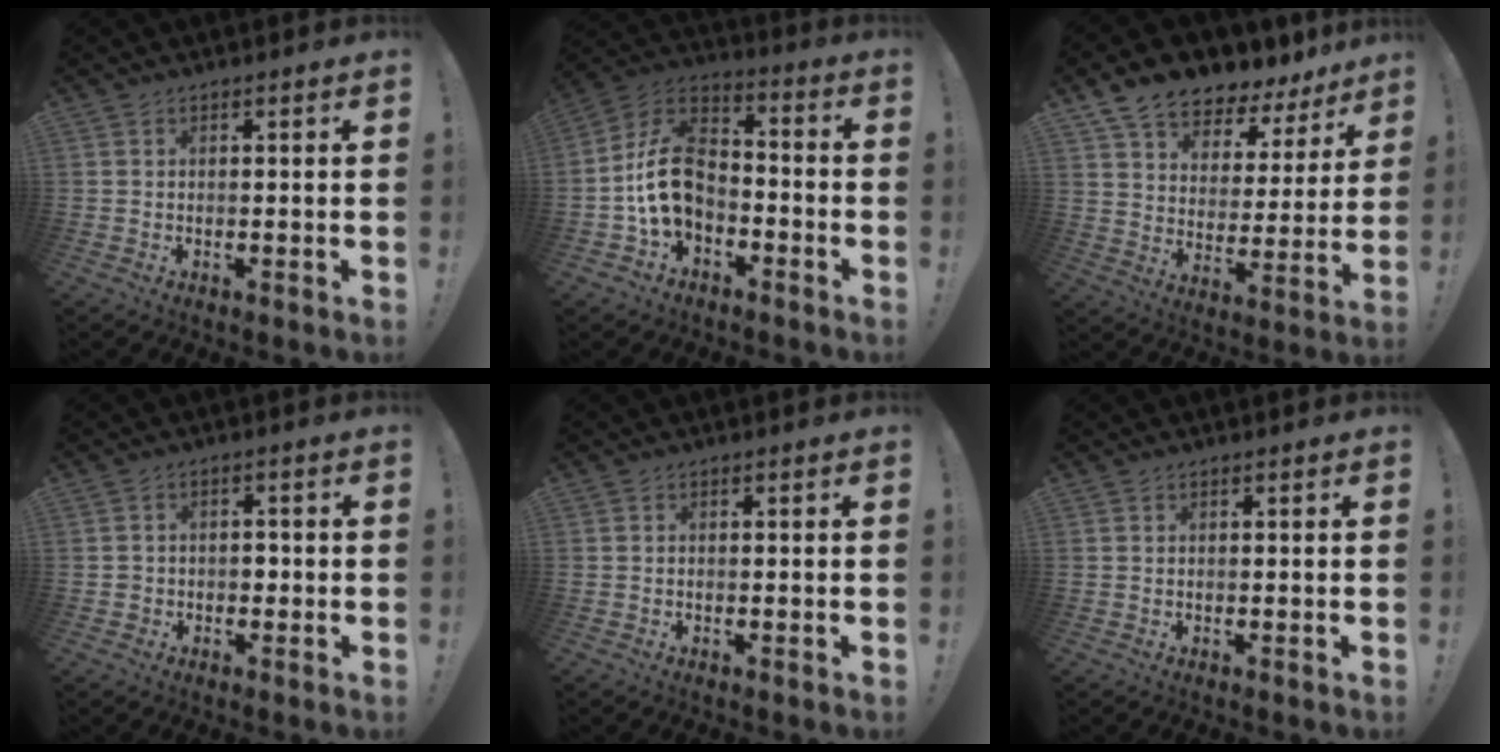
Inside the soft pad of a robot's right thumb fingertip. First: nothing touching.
{"total": 14.2, "force": [-3.5, 10.2, 9.3], "torque": [-0.170, 0.030, -0.056]}
{"total": 10.5, "force": [9.0, 4.4, 3.1], "torque": [-0.061, -0.079, 0.161]}
{"total": 2.8, "force": [-0.7, 2.5, 1.1], "torque": [-0.006, -0.003, -0.016]}
{"total": 0.0}
{"total": 0.0}